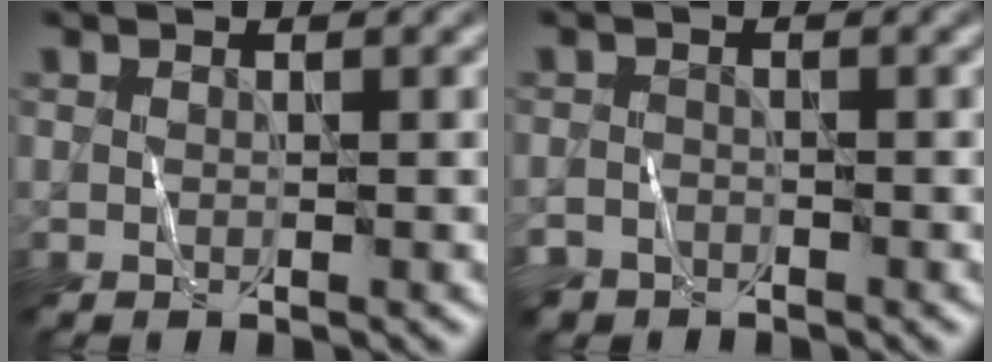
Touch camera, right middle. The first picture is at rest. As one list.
[{"total": 2.3, "force": [-1.9, 1.2, 0.1], "torque": [0.002, 0.001, -0.034]}]